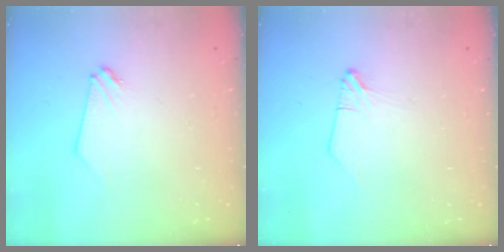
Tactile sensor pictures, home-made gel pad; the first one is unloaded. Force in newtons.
{"total": 1.0, "press": 1.0, "slide": 0.1}